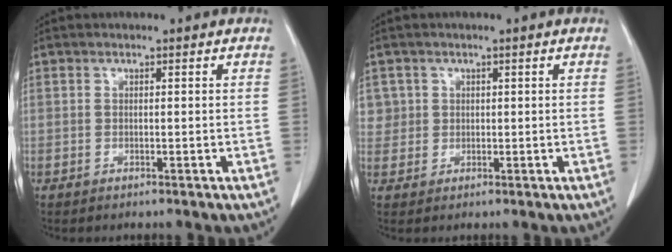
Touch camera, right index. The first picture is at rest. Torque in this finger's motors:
{"motor_torque": [-0.07, 0.05, 0.02, 0.00]}